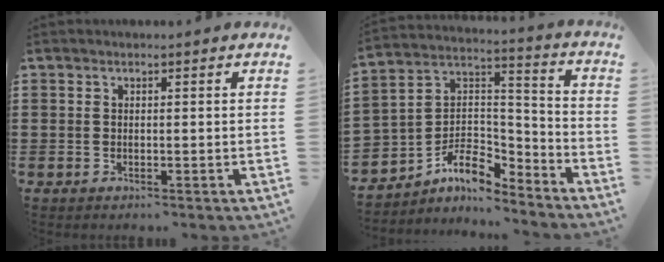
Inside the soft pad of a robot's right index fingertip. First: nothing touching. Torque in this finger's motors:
{"motor_torque": [1.34, 0.80, 0.43, 0.10]}